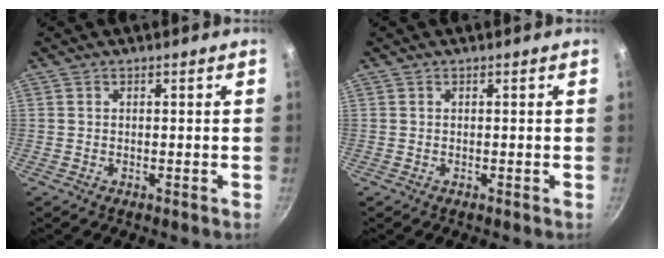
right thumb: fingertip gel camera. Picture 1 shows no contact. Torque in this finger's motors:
{"motor_torque": [0.01, -0.01, 0.00, 0.00, 0.00]}